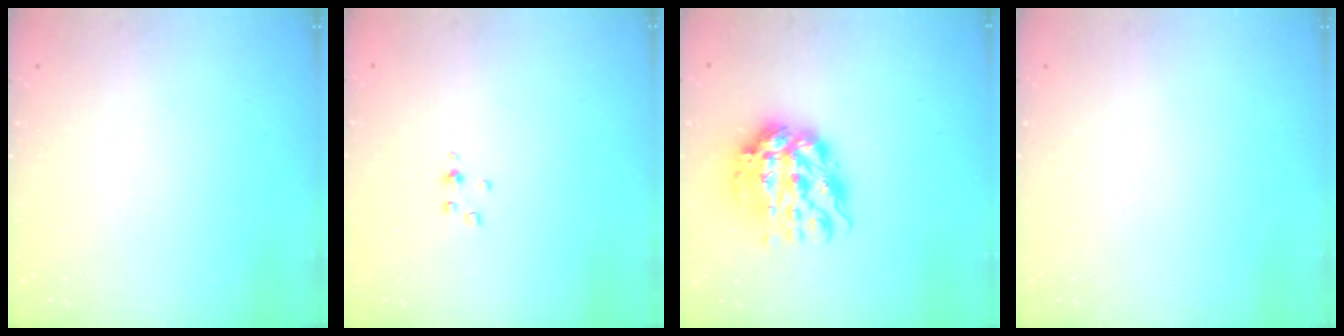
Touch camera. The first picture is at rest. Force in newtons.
{"total": 3.0, "press": 3.0, "slide": 0.5}
{"total": 11.4, "press": 11.3, "slide": 0.9}
{"total": 0.0}